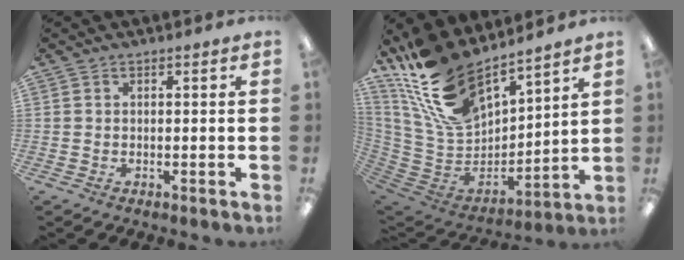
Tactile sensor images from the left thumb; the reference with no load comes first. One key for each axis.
{"total": 21.4, "fx": 15.8, "fy": 9.9, "fz": 10.4, "tx": -0.229, "ty": -0.093, "tz": 0.295}